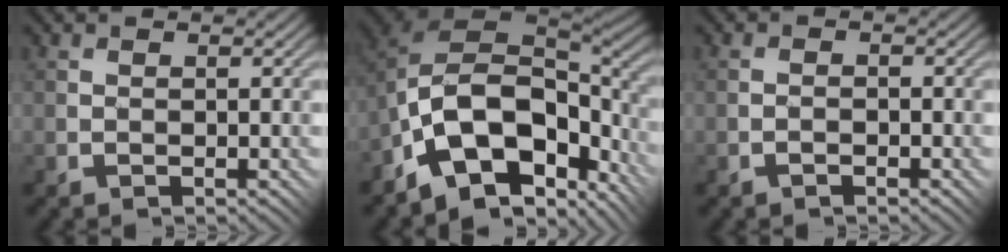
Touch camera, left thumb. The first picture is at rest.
{"total": 14.6, "force": [-5.8, 8.1, 10.6], "torque": [-0.205, -0.016, -0.097]}
{"total": 1.0, "force": [-0.7, 0.4, 0.6], "torque": [0.000, 0.009, -0.014]}